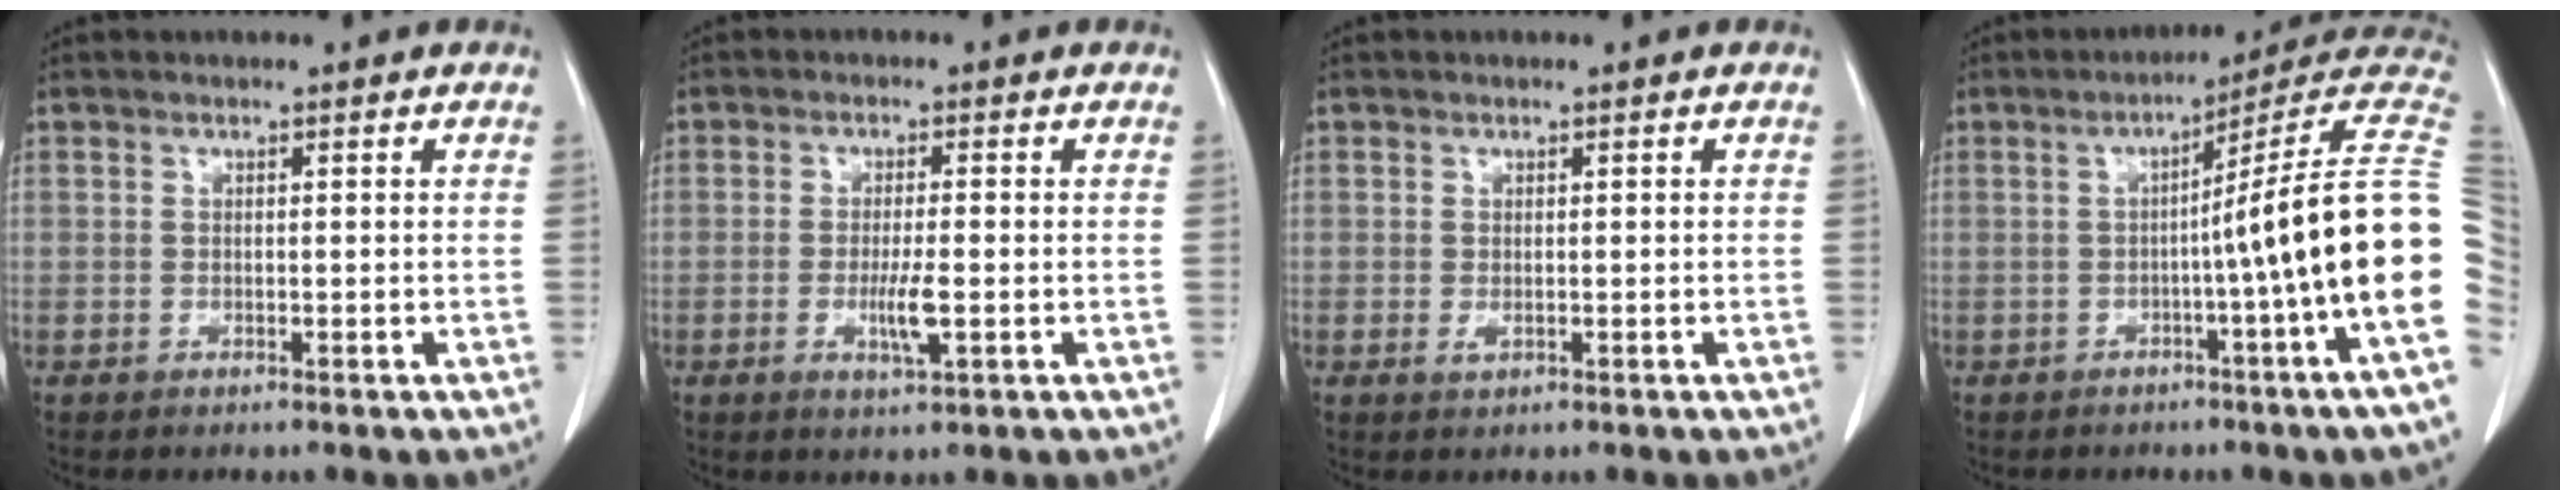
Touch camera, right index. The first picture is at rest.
{"total": 4.2, "force": [-1.0, 0.4, 4.0], "torque": [-0.075, -0.005, -0.015]}
{"total": 0.8, "force": [-0.1, 0.4, 0.7], "torque": [-0.010, -0.003, 0.001]}
{"total": 17.8, "force": [-1.3, -2.6, 17.5], "torque": [-0.170, 0.023, -0.030]}